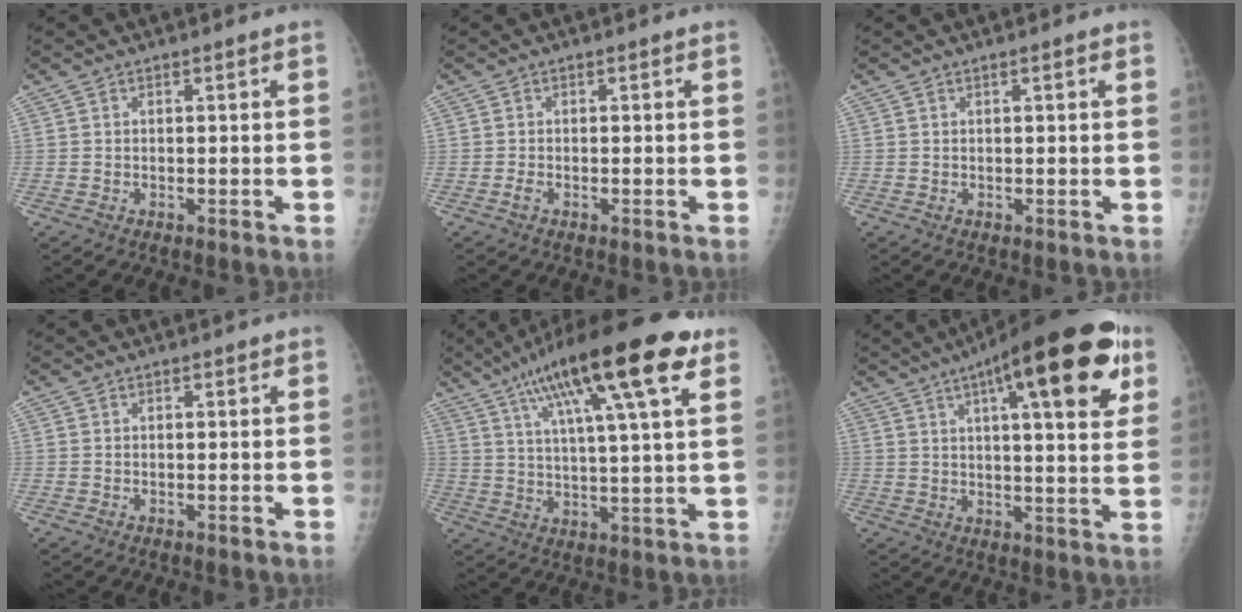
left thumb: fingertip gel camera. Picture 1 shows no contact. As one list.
[{"total": 0.9, "force": [-0.5, 0.4, 0.6], "torque": [-0.014, -0.002, -0.011]}, {"total": 0.9, "force": [0.4, 0.2, 0.8], "torque": [-0.014, 0.001, 0.005]}, {"total": 0.6, "force": [0.3, 0.4, 0.1], "torque": [0.002, -0.001, 0.002]}, {"total": 21.4, "force": [11.5, 4.2, 17.6], "torque": [-0.285, -0.011, 0.183]}, {"total": 23.4, "force": [11.3, 6.5, 19.5], "torque": [-0.265, -0.010, 0.155]}]